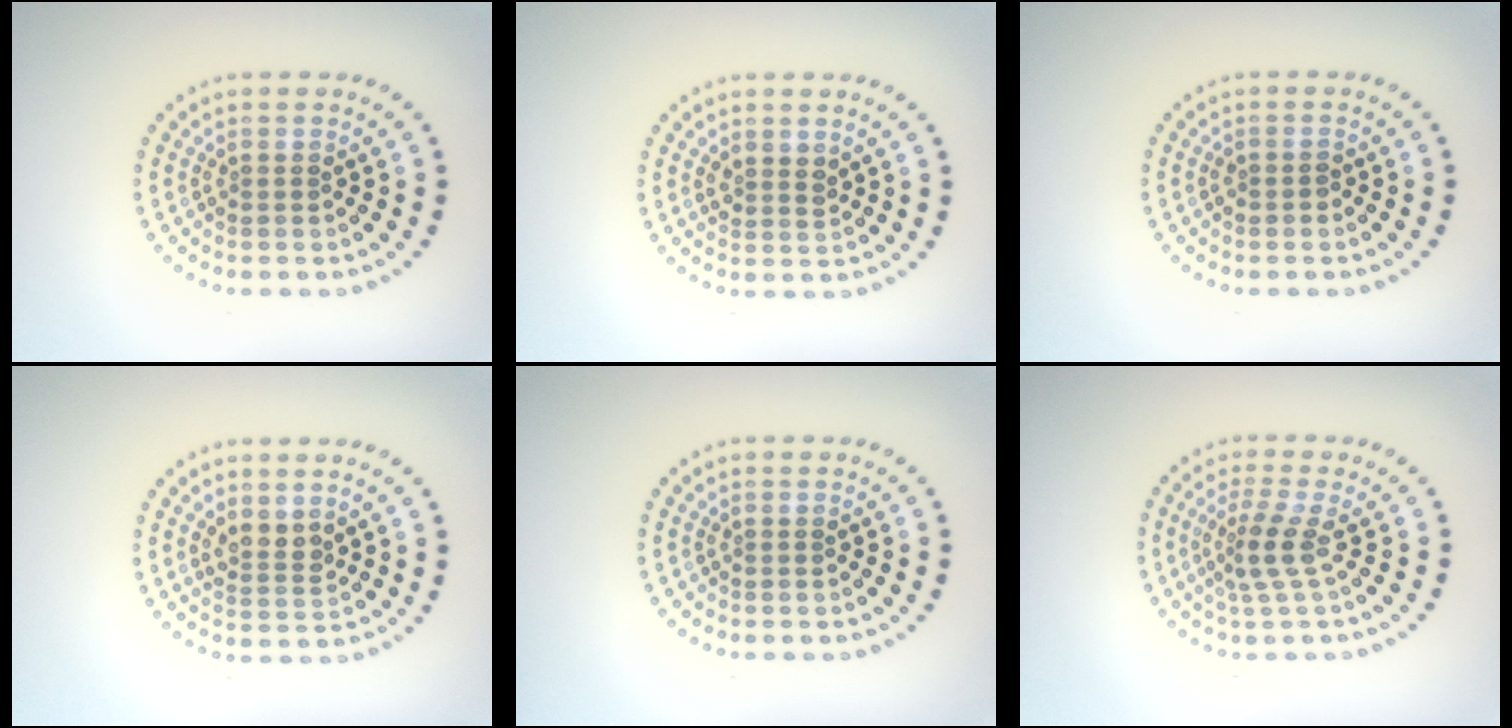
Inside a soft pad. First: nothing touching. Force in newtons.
{"total": 1.4, "press": 1.2, "slide": 0.7}
{"total": 0.8, "press": 0.7, "slide": 0.3}
{"total": 1.9, "press": 1.6, "slide": 1.0}
{"total": 0.0}
{"total": 2.7, "press": 1.9, "slide": 1.9}